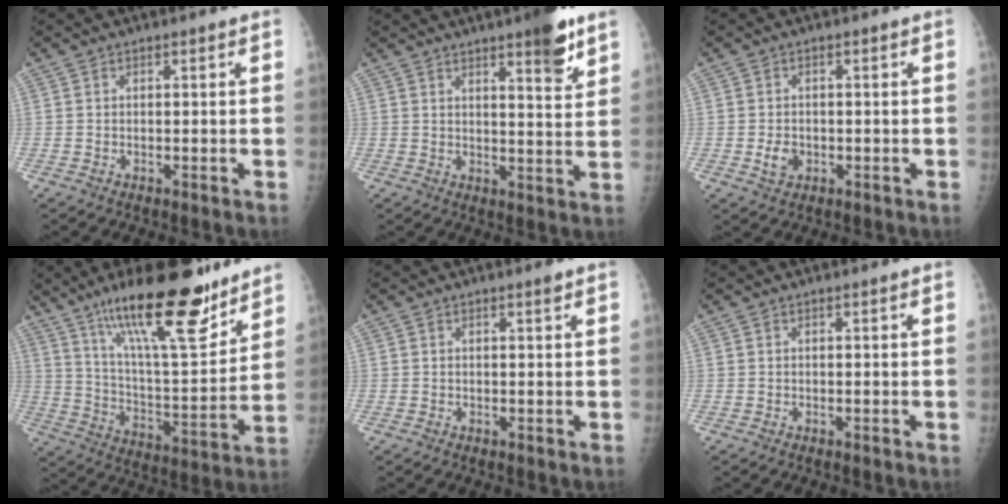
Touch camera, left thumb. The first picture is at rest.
{"total": 8.4, "force": [5.3, 1.7, 6.2], "torque": [-0.074, -0.031, 0.071]}
{"total": 3.1, "force": [-0.7, 2.4, 1.8], "torque": [-0.025, 0.001, -0.008]}
{"total": 24.3, "force": [16.5, 6.4, 16.6], "torque": [-0.246, -0.076, 0.277]}
{"total": 0.8, "force": [0.6, 0.1, 0.6], "torque": [-0.008, -0.003, 0.009]}
{"total": 0.0}